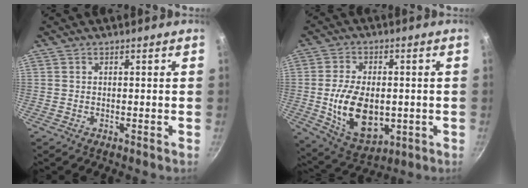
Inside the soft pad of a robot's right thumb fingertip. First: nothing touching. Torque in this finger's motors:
{"motor_torque": [-0.22, 1.17, 0.90, 0.72, 0.14]}